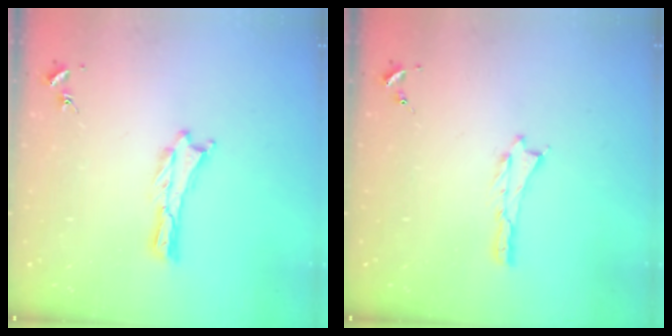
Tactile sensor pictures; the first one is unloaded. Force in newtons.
{"total": 0.0}